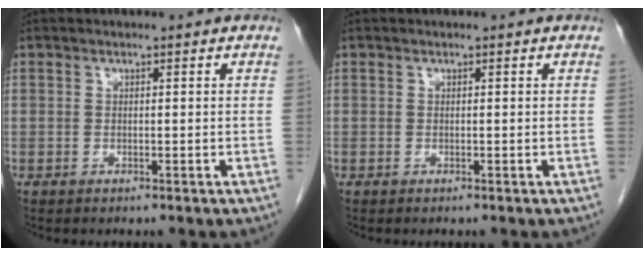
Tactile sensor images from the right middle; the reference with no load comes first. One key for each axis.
{"total": 0.0}